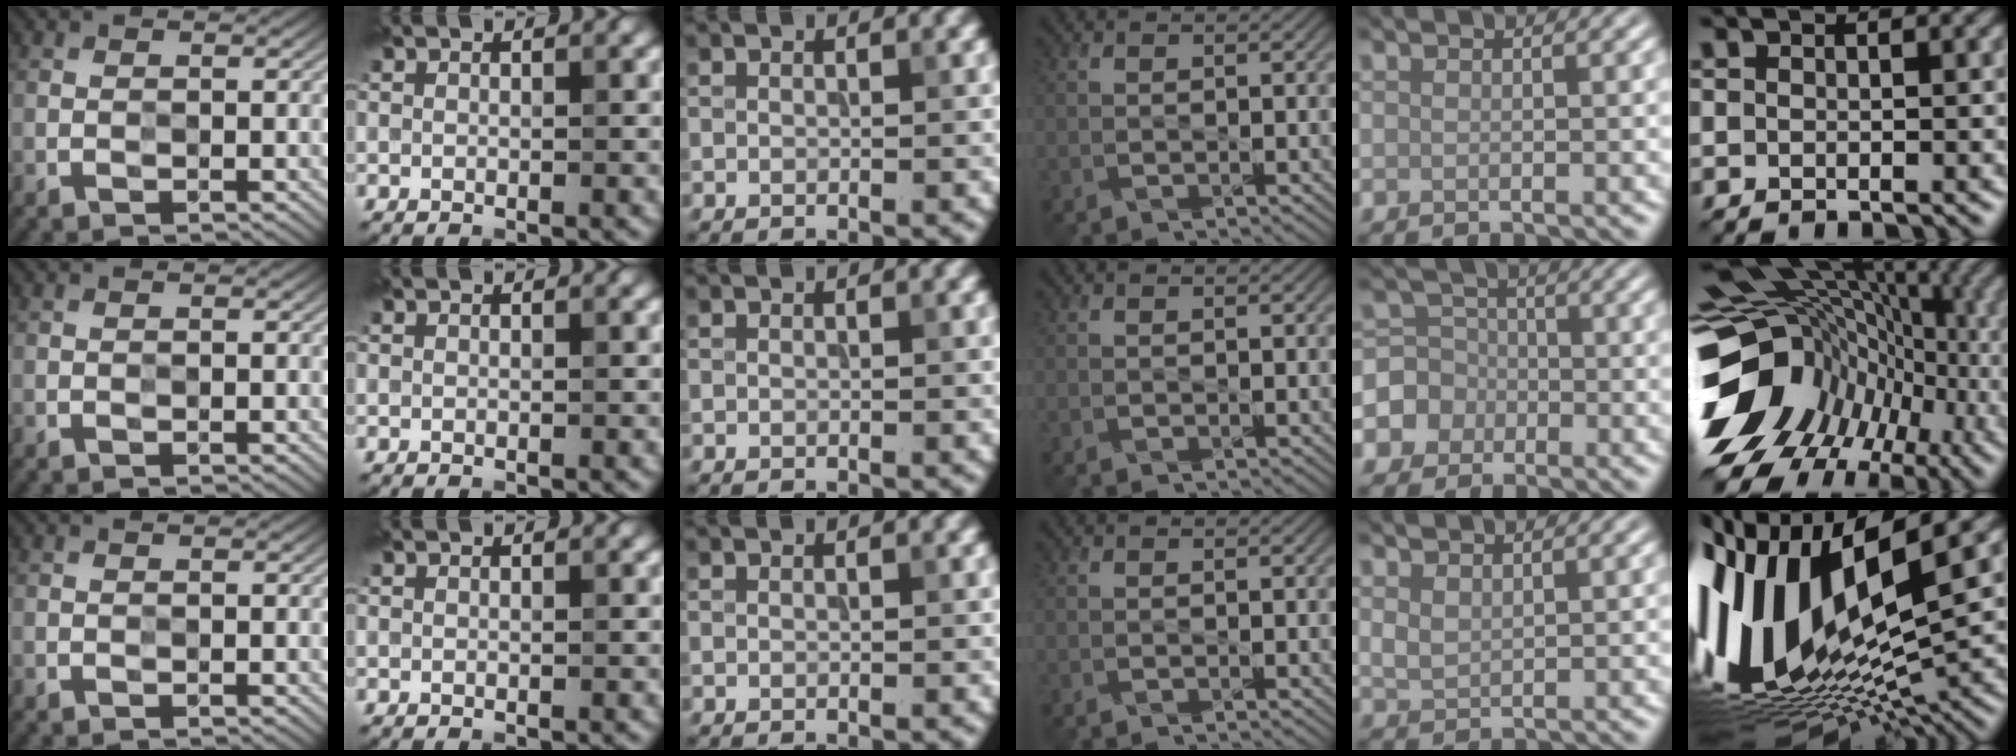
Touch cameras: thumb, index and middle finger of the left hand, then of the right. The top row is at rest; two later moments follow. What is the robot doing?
{"motion": "press", "object": "sticky note"}